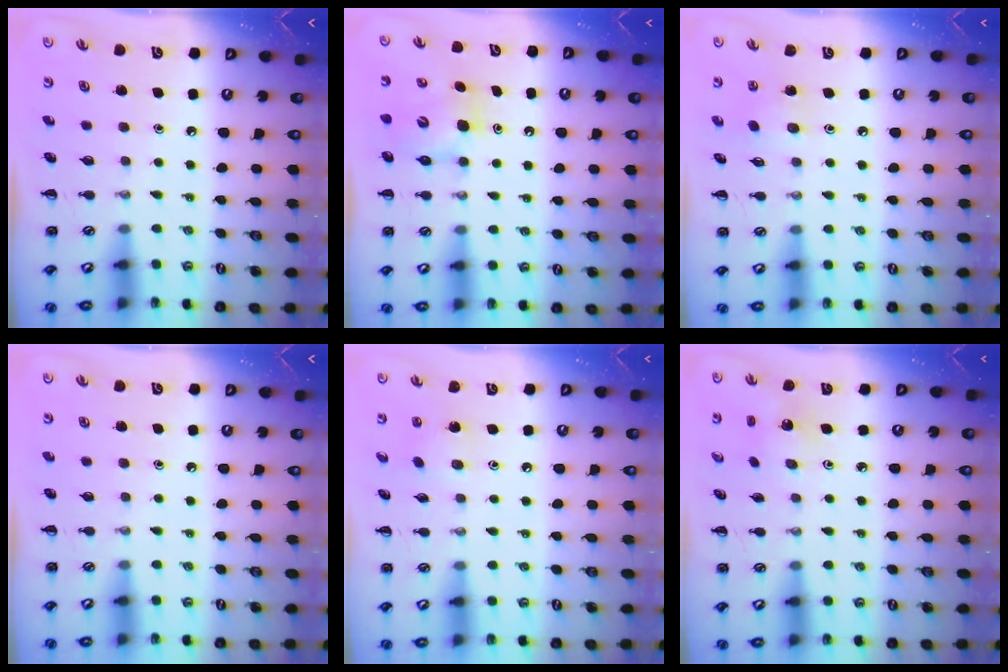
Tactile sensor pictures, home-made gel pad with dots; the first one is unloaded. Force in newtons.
{"total": 6.6, "press": 6.5, "slide": 1.0}
{"total": 4.9, "press": 4.7, "slide": 1.3}
{"total": 0.0}
{"total": 2.8, "press": 2.7, "slide": 0.6}
{"total": 1.8, "press": 1.6, "slide": 0.7}